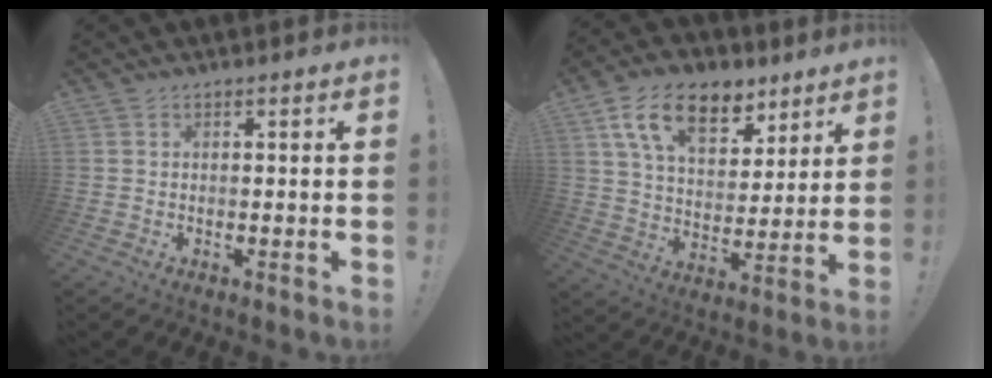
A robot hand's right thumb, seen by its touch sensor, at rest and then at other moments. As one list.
[{"total": 17.4, "force": [9.7, 10.0, 10.4], "torque": [-0.172, -0.040, 0.176]}]